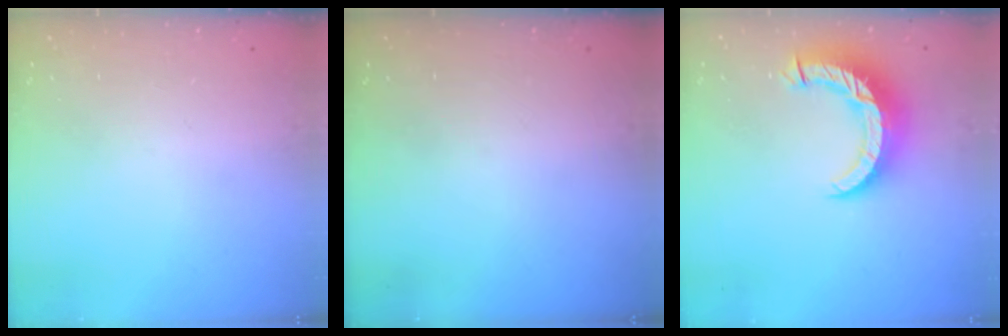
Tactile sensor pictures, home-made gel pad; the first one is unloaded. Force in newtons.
{"total": 0.0}
{"total": 11.4, "press": 11.3, "slide": 1.1}